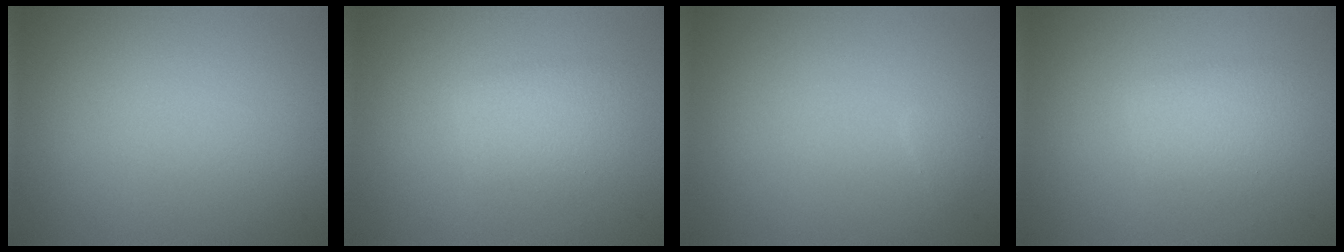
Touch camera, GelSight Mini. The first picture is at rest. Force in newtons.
{"total": 2.1, "press": 2.1, "slide": 0.1}
{"total": 0.7, "press": 0.7, "slide": 0.1}
{"total": 2.1, "press": 2.1, "slide": 0.1}